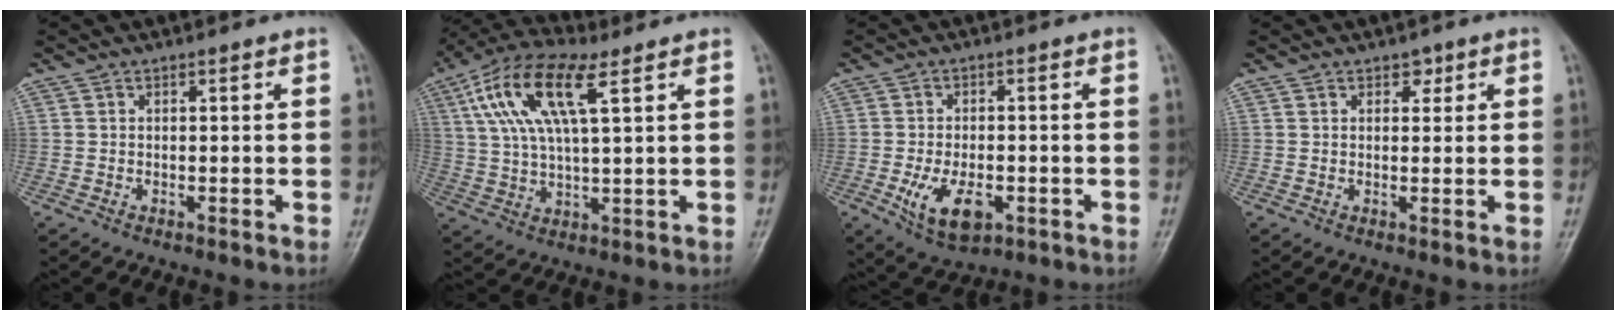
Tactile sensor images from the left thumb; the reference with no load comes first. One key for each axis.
{"total": 14.8, "fx": 5.9, "fy": 5.3, "fz": 12.5, "tx": -0.253, "ty": 0.013, "tz": 0.106}
{"total": 8.7, "fx": -2.8, "fy": 4.8, "fz": 6.7, "tx": -0.113, "ty": 0.000, "tz": -0.036}
{"total": 2.1, "fx": 1.1, "fy": 1.5, "fz": 0.8, "tx": 0.008, "ty": -0.003, "tz": 0.011}